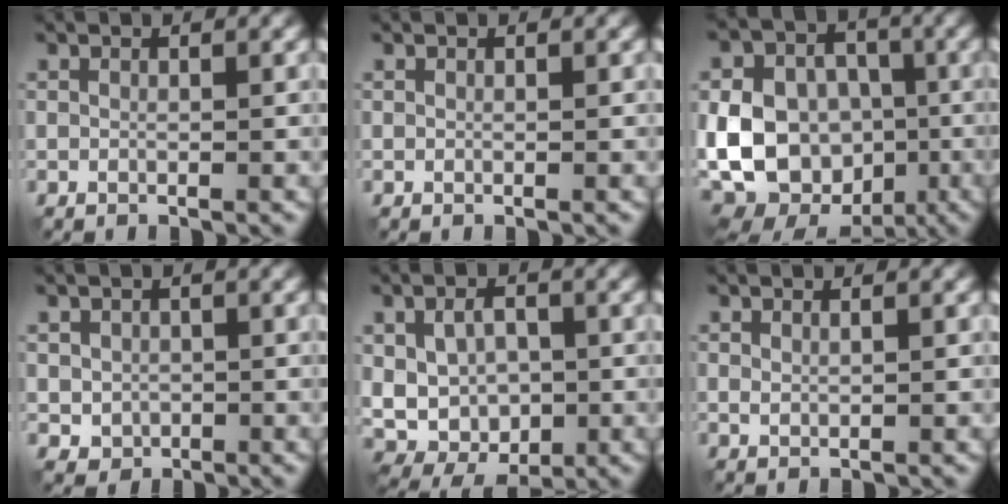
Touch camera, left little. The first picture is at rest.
{"total": 0.0}
{"total": 17.3, "force": [-4.1, 13.9, 9.5], "torque": [-0.193, 0.002, -0.080]}
{"total": 2.1, "force": [-0.1, 2.0, 0.7], "torque": [-0.013, -0.004, -0.002]}
{"total": 6.8, "force": [-0.3, 4.9, 4.7], "torque": [-0.080, -0.009, 0.005]}
{"total": 0.6, "force": [0.3, 0.3, 0.4], "torque": [-0.011, -0.001, 0.007]}